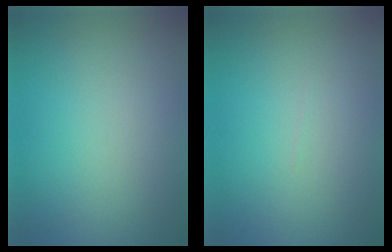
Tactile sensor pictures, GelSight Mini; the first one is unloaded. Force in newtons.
{"total": 0.0}